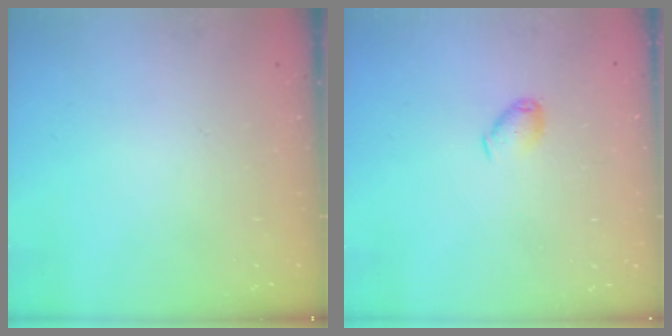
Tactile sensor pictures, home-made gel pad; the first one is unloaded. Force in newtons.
{"total": 6.0, "press": 6.0, "slide": 0.4}